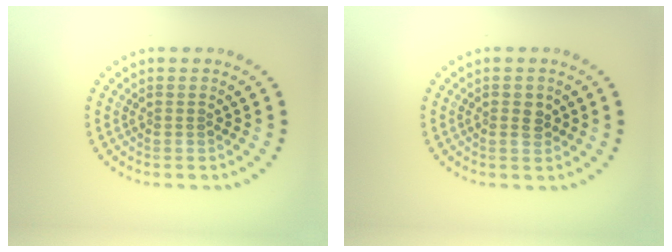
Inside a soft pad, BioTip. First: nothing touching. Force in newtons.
{"total": 1.4, "press": 1.4, "slide": 0.1}